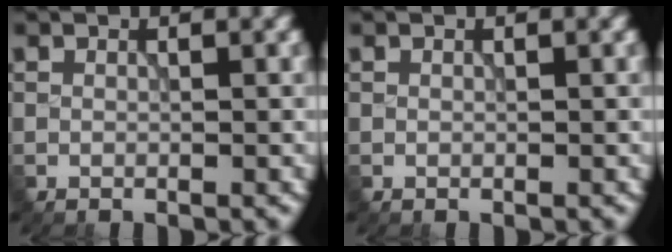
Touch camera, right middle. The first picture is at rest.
{"total": 0.0}